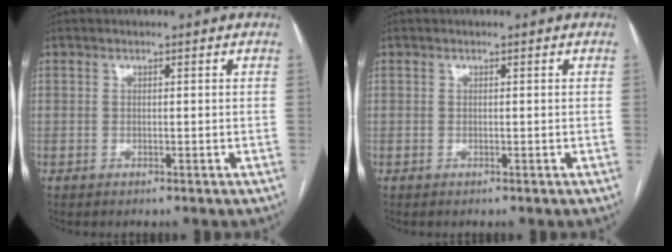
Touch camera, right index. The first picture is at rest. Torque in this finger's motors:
{"motor_torque": [-0.11, 0.11, 0.00, 0.00]}